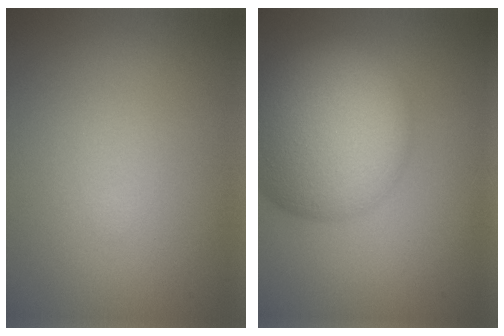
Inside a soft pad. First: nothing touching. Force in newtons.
{"total": 13.5, "press": 13.4, "slide": 0.9}